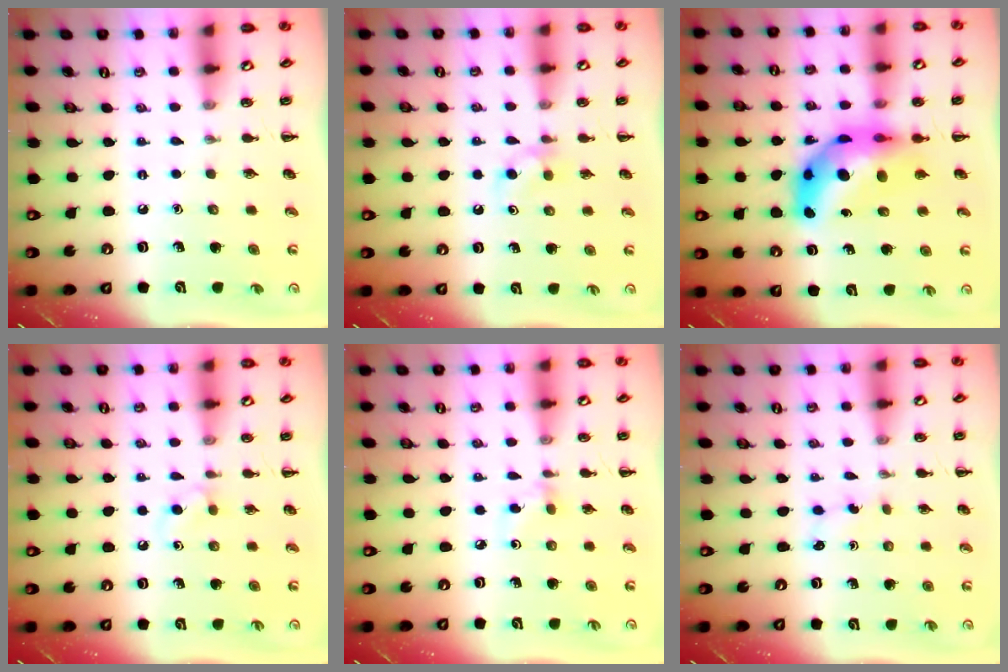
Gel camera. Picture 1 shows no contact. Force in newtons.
{"total": 3.3, "press": 2.9, "slide": 1.4}
{"total": 11.8, "press": 11.2, "slide": 3.8}
{"total": 2.9, "press": 2.6, "slide": 1.3}
{"total": 2.9, "press": 2.7, "slide": 1.0}
{"total": 2.7, "press": 2.5, "slide": 0.9}